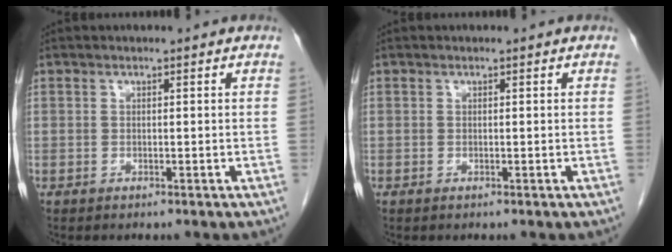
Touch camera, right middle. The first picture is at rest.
{"total": 0.0}